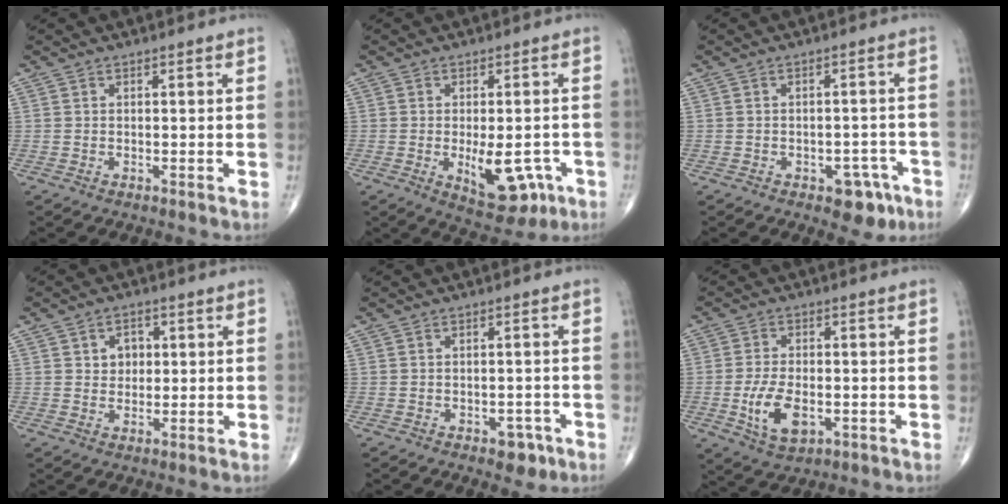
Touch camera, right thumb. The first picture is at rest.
{"total": 10.0, "force": [-2.9, 4.9, 8.2], "torque": [-0.090, 0.000, -0.028]}
{"total": 5.6, "force": [-3.1, 3.3, 3.3], "torque": [-0.014, 0.025, -0.035]}
{"total": 4.0, "force": [1.0, 3.2, 2.2], "torque": [-0.011, 0.000, 0.013]}
{"total": 3.5, "force": [-1.9, 2.1, 2.0], "torque": [-0.006, 0.010, -0.021]}
{"total": 8.5, "force": [-2.2, 4.6, 6.8], "torque": [-0.124, 0.000, -0.033]}